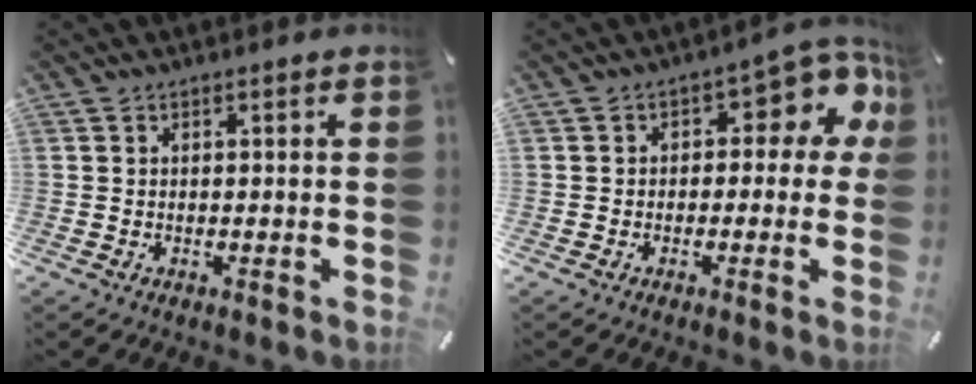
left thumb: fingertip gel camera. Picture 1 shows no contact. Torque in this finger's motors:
{"motor_torque": [0.25, 0.15, 0.28, 0.17, 0.04]}